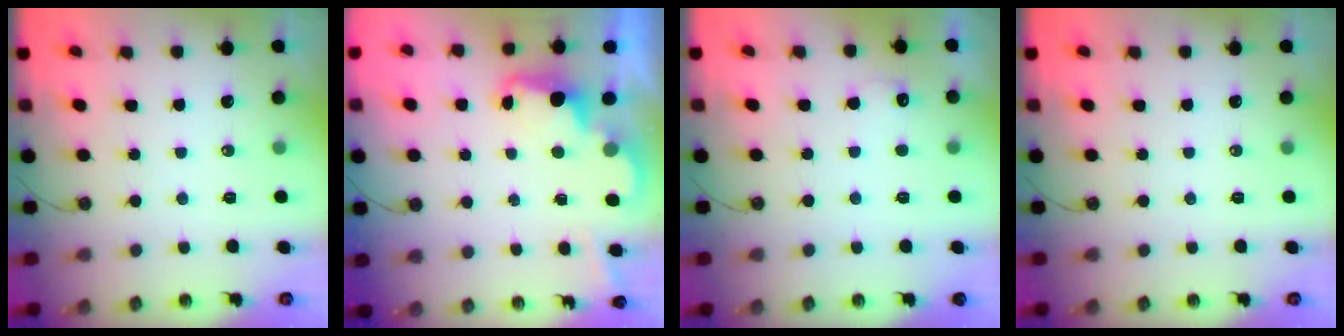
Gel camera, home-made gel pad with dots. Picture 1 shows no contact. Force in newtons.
{"total": 2.4, "press": 2.4, "slide": 0.5}
{"total": 4.9, "press": 4.8, "slide": 1.2}
{"total": 0.0}